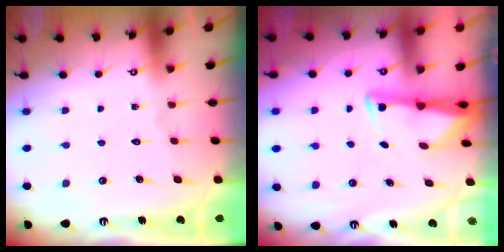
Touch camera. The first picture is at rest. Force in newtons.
{"total": 3.5, "press": 3.5, "slide": 0.4}